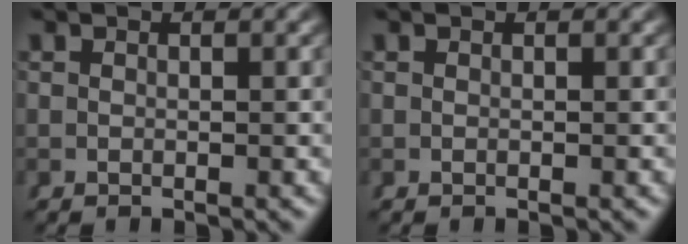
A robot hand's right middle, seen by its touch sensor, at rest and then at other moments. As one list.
[{"total": 0.0}]